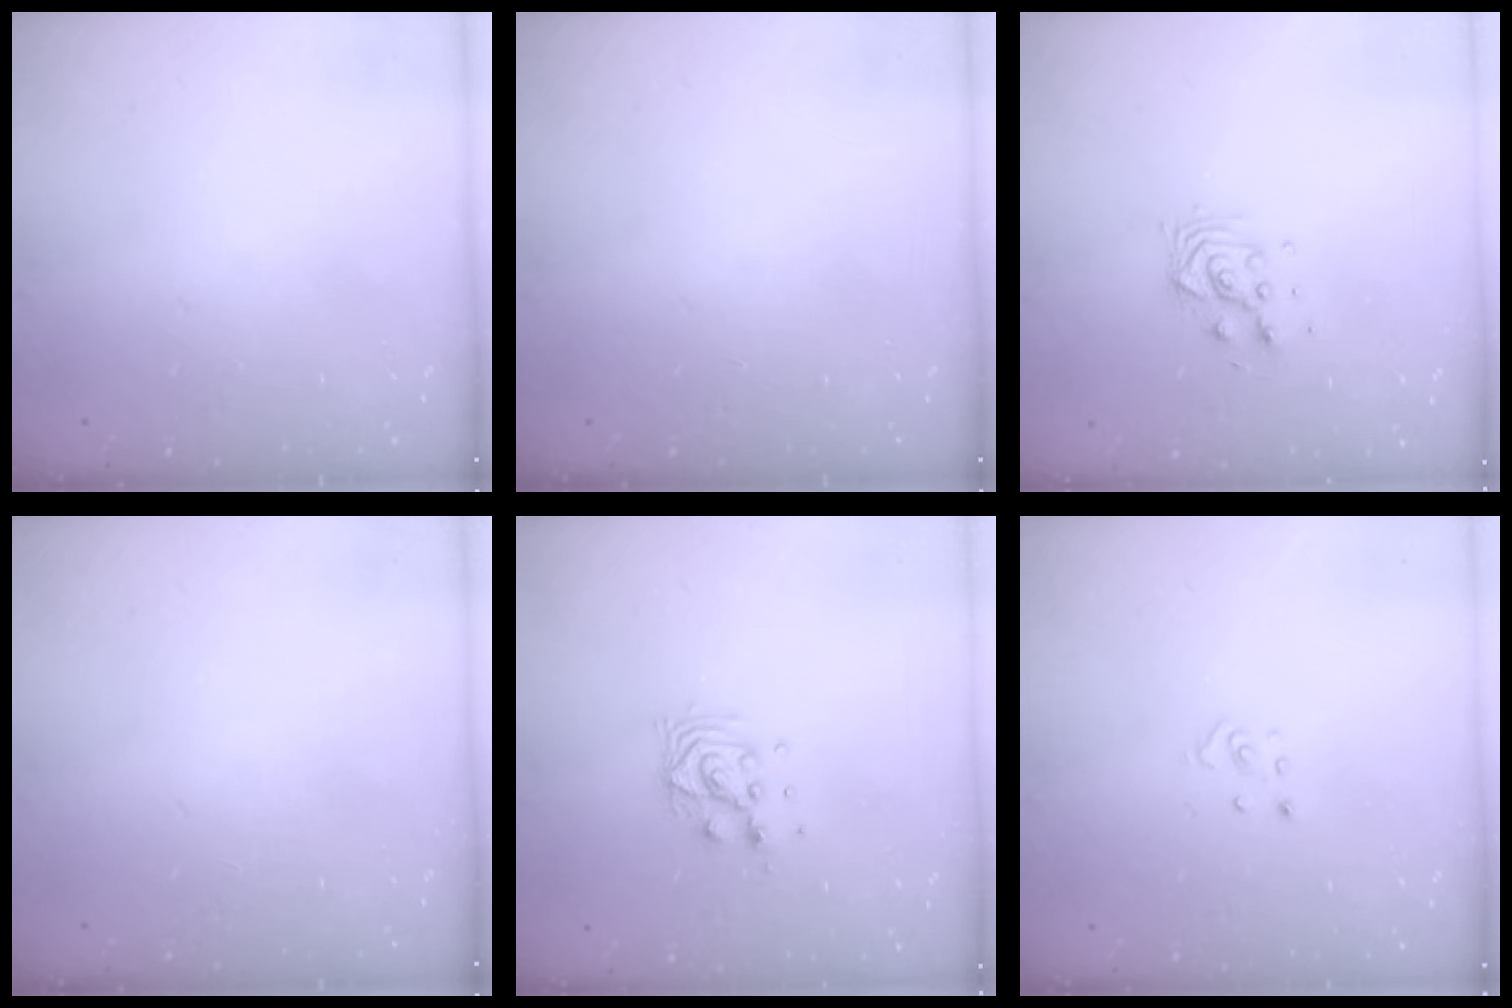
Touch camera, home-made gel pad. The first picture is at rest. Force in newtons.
{"total": 0.0}
{"total": 5.9, "press": 5.9, "slide": 0.4}
{"total": 0.0}
{"total": 8.4, "press": 8.4, "slide": 0.6}
{"total": 2.3, "press": 2.3, "slide": 0.2}